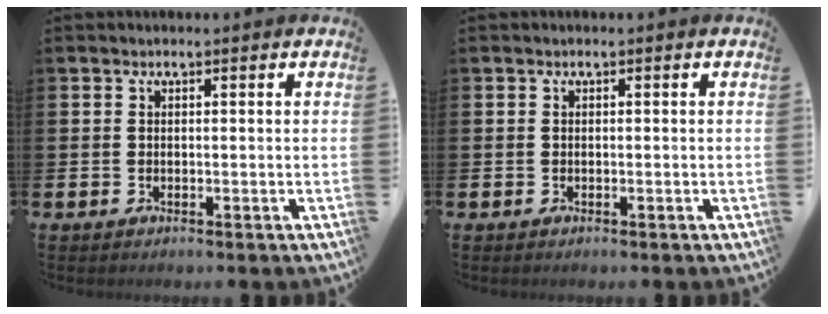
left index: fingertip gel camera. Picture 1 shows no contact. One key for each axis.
{"total": 0.0}